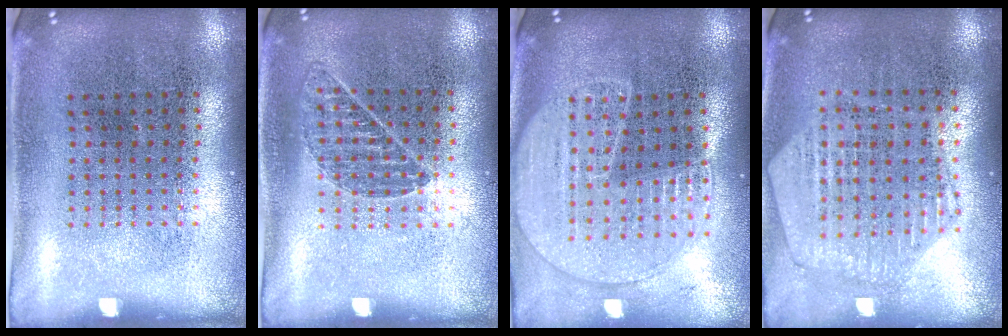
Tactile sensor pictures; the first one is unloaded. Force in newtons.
{"total": 0.8, "press": 0.8, "slide": 0.1}
{"total": 1.8, "press": 1.7, "slide": 0.6}
{"total": 1.1, "press": 1.1, "slide": 0.2}